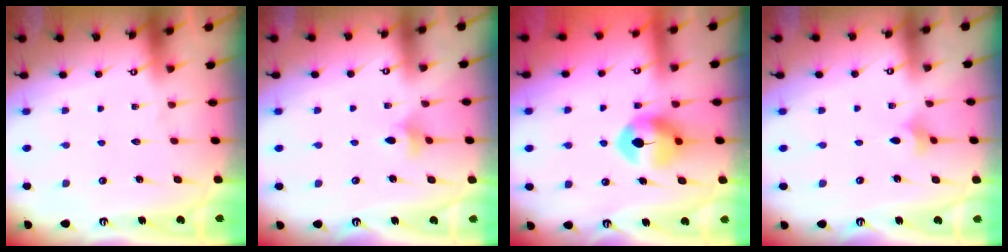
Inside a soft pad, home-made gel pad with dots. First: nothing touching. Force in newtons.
{"total": 5.1, "press": 5.0, "slide": 0.8}
{"total": 8.6, "press": 8.6, "slide": 0.4}
{"total": 2.1, "press": 2.0, "slide": 0.6}